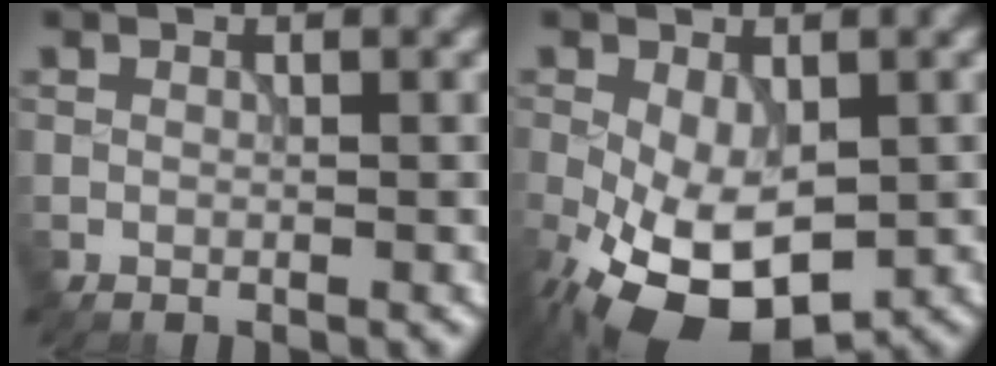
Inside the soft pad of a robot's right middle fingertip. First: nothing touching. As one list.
[{"total": 10.5, "force": [-4.1, 5.4, 8.0], "torque": [-0.171, -0.038, -0.055]}]